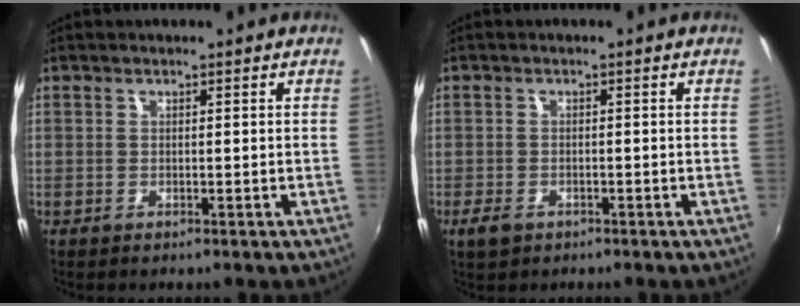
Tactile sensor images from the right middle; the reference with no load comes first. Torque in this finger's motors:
{"motor_torque": [0.58, -0.56, 0.02, 0.02]}